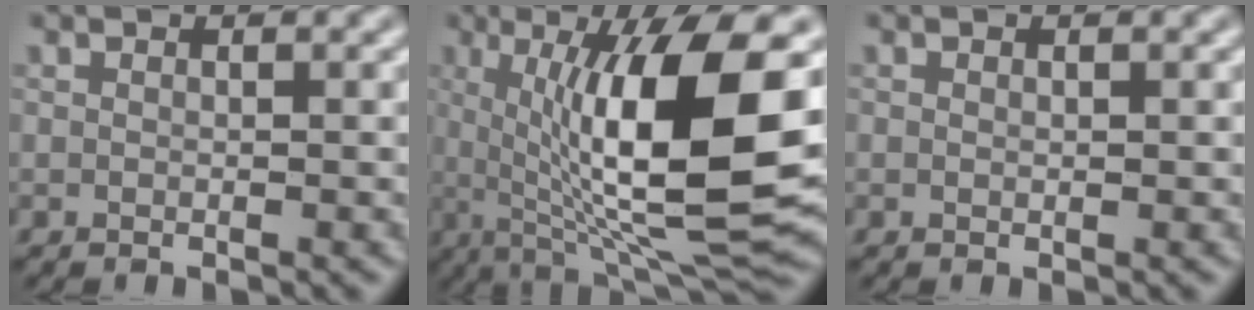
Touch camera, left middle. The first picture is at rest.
{"total": 13.3, "force": [1.3, 3.2, 12.9], "torque": [-0.189, -0.005, 0.026]}
{"total": 0.0}